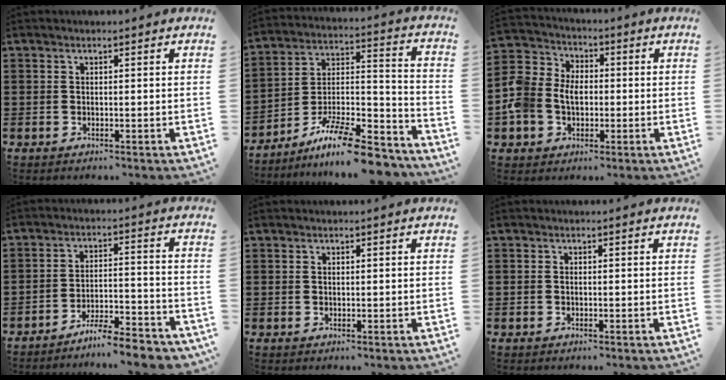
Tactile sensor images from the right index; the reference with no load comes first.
{"total": 12.4, "force": [-10.0, 2.2, 6.9], "torque": [-0.107, 0.030, -0.187]}
{"total": 7.9, "force": [-1.3, 6.9, 3.7], "torque": [-0.119, 0.011, -0.030]}
{"total": 6.3, "force": [-5.9, 0.2, 2.2], "torque": [-0.032, 0.006, -0.112]}
{"total": 0.5, "force": [0.2, 0.4, 0.3], "torque": [-0.007, 0.002, 0.005]}
{"total": 0.6, "force": [0.0, 0.5, 0.2], "torque": [-0.006, 0.002, -0.001]}